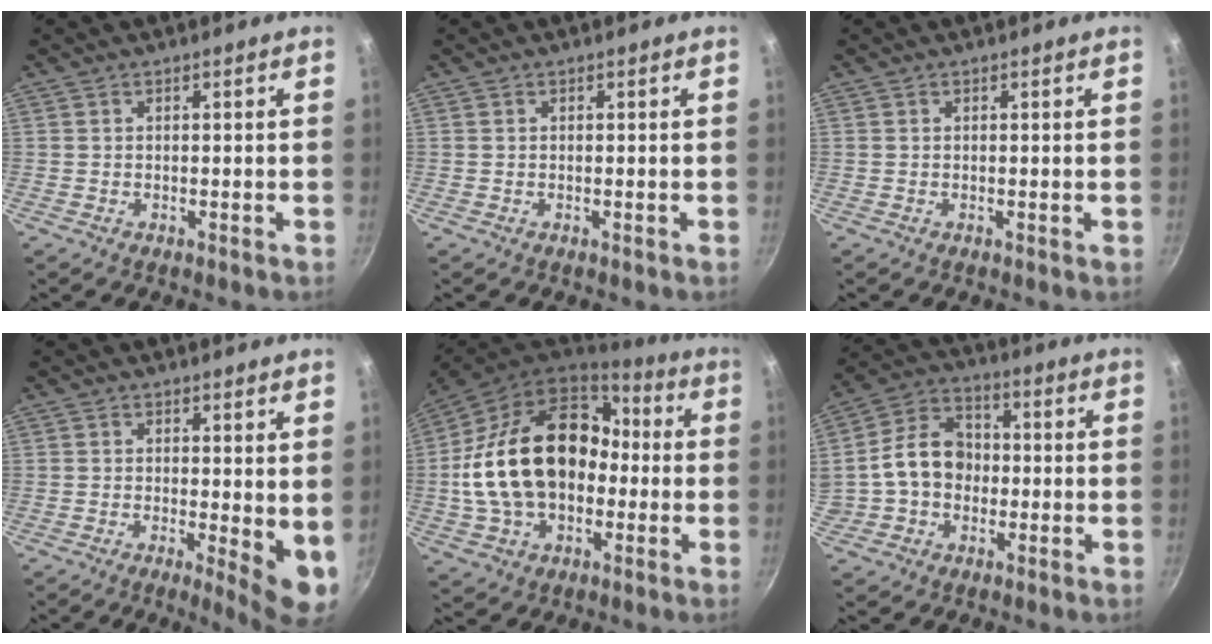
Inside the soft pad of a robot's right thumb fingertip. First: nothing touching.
{"total": 0.0}
{"total": 0.6, "force": [0.1, -0.2, 0.6], "torque": [-0.009, -0.004, -0.001]}
{"total": 7.0, "force": [0.1, 2.1, 6.7], "torque": [-0.086, -0.020, 0.002]}
{"total": 24.6, "force": [-0.7, 17.2, 17.5], "torque": [-0.292, 0.056, -0.006]}
{"total": 11.6, "force": [-0.7, 9.2, 7.0], "torque": [-0.088, 0.029, -0.022]}